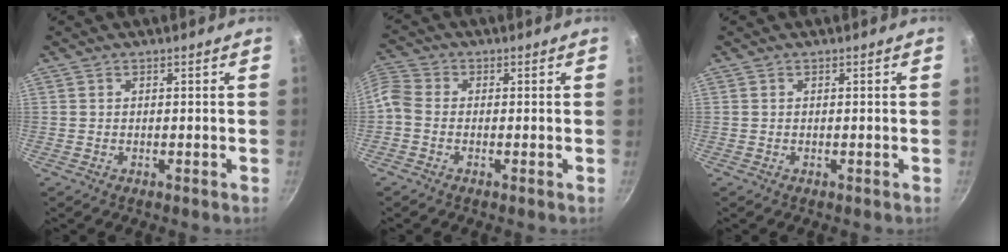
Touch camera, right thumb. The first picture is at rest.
{"total": 6.6, "force": [-1.7, 5.3, 3.7], "torque": [-0.090, 0.020, -0.052]}
{"total": 0.0}